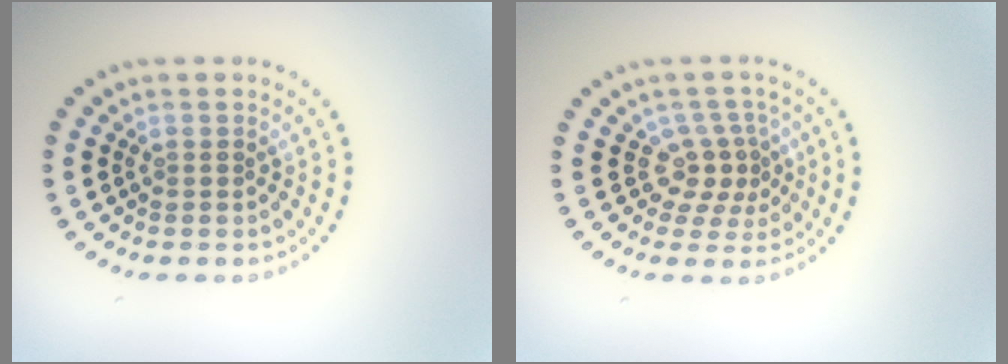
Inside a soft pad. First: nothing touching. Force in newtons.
{"total": 2.8, "press": 2.0, "slide": 1.9}